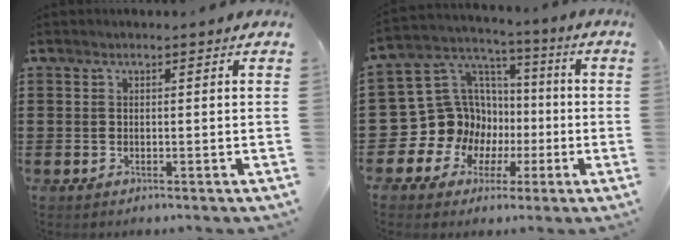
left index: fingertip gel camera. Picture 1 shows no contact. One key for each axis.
{"total": 12.9, "fx": -1.2, "fy": 12.4, "fz": 3.2, "tx": -0.117, "ty": -0.023, "tz": -0.001}